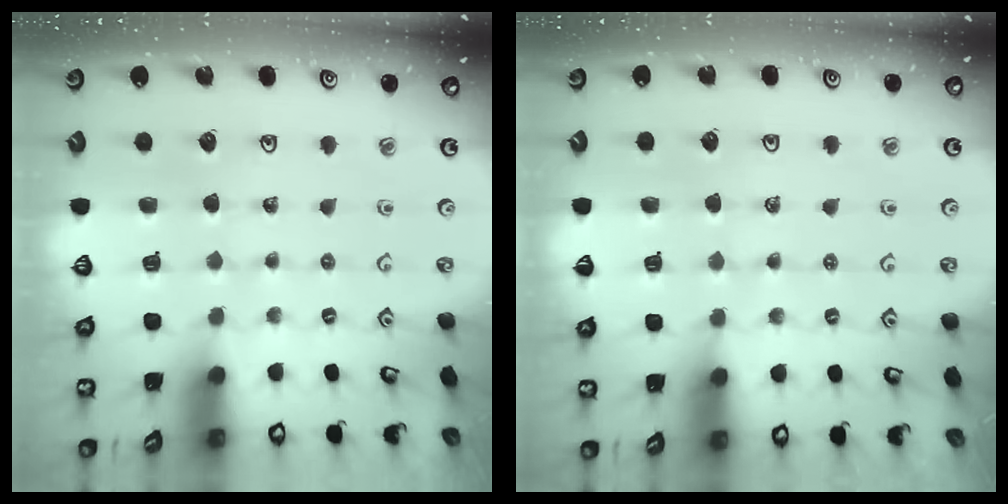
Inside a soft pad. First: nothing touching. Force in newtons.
{"total": 2.5, "press": 2.5, "slide": 0.4}